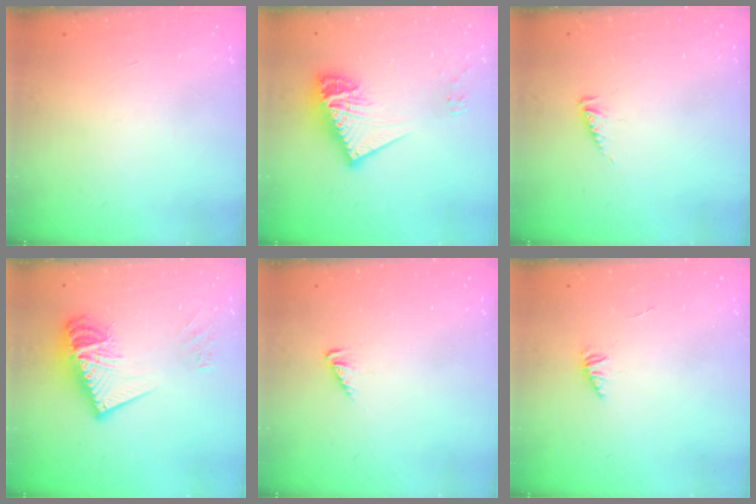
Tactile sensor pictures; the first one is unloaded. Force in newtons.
{"total": 15.5, "press": 15.5, "slide": 1.4}
{"total": 2.5, "press": 2.4, "slide": 0.4}
{"total": 16.7, "press": 16.6, "slide": 1.7}
{"total": 3.4, "press": 3.3, "slide": 0.6}
{"total": 1.2, "press": 1.1, "slide": 0.3}